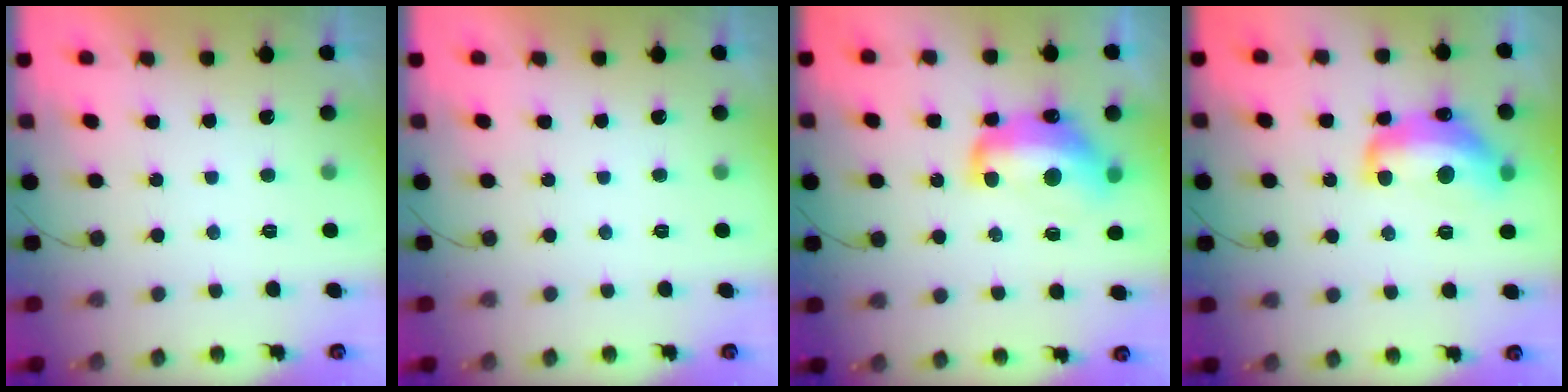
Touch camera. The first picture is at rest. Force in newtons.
{"total": 0.0}
{"total": 14.5, "press": 14.5, "slide": 1.3}
{"total": 14.3, "press": 14.3, "slide": 1.3}